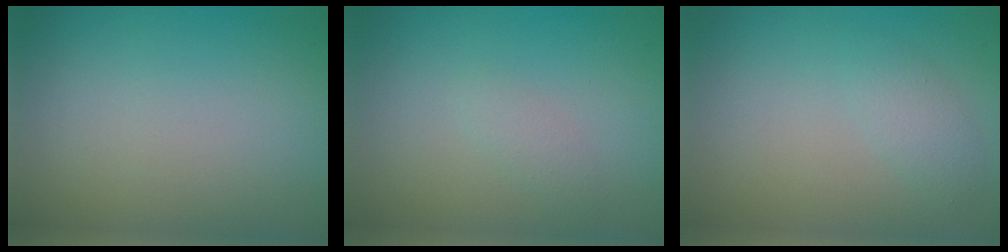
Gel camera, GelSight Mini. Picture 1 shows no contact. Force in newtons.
{"total": 1.0, "press": 1.0, "slide": 0.1}
{"total": 1.4, "press": 1.4, "slide": 0.1}